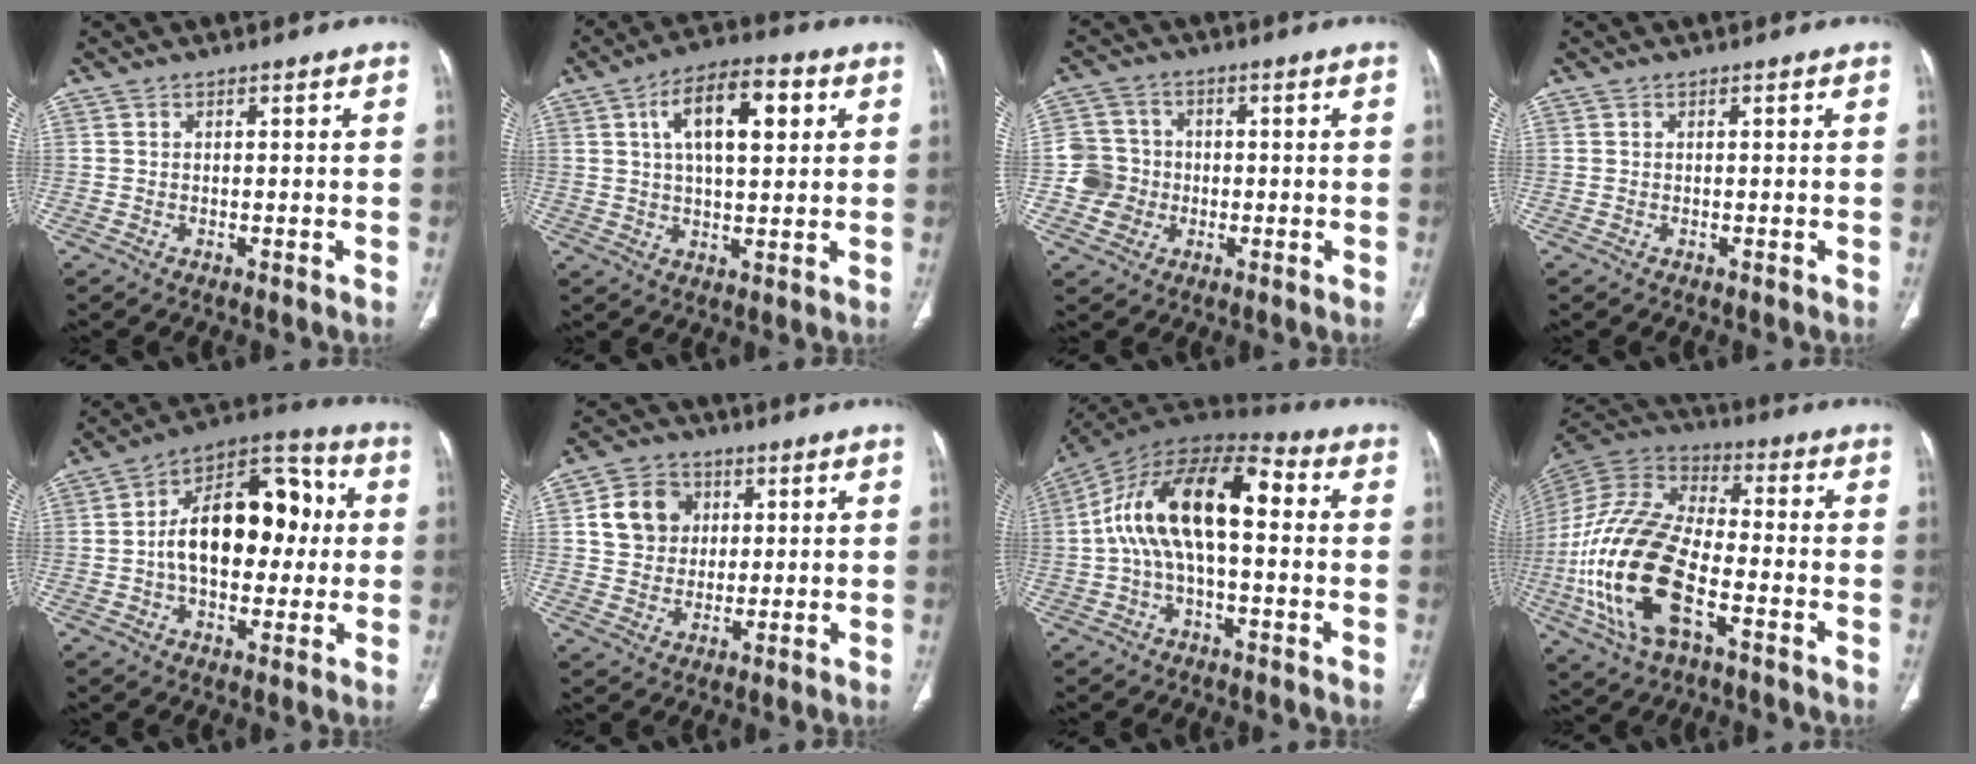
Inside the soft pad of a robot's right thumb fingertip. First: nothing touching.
{"total": 12.9, "force": [4.1, 5.9, 10.8], "torque": [-0.161, 0.006, 0.062]}
{"total": 7.1, "force": [-1.1, 6.8, 1.6], "torque": [-0.004, 0.015, -0.023]}
{"total": 0.0}
{"total": 19.7, "force": [1.1, 11.6, 15.8], "torque": [-0.212, 0.037, 0.011]}
{"total": 9.6, "force": [2.4, 8.2, 4.3], "torque": [-0.049, -0.002, 0.041]}
{"total": 17.9, "force": [1.3, 8.5, 15.7], "torque": [-0.273, 0.053, 0.013]}
{"total": 23.5, "force": [-6.9, 11.6, 19.2], "torque": [-0.406, 0.017, -0.126]}